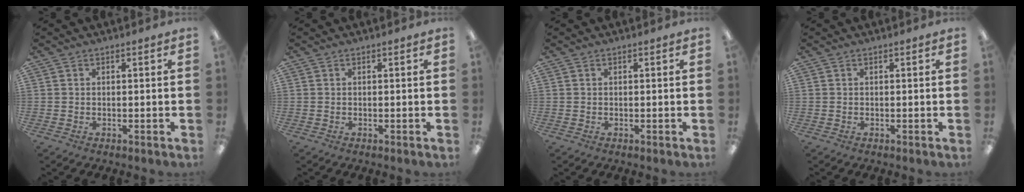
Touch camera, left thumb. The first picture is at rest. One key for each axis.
{"total": 0.0}
{"total": 0.0}
{"total": 0.0}